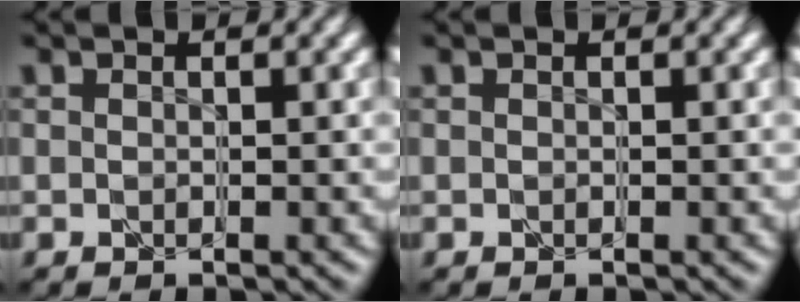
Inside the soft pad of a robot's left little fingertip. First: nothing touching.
{"total": 0.0}